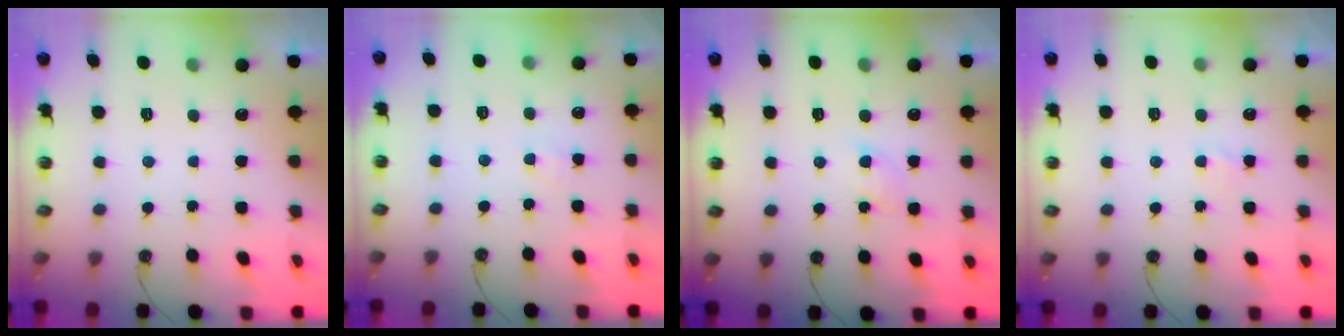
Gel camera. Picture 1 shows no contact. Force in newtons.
{"total": 4.0, "press": 3.9, "slide": 0.6}
{"total": 2.9, "press": 2.9, "slide": 0.5}
{"total": 1.6, "press": 1.6, "slide": 0.2}